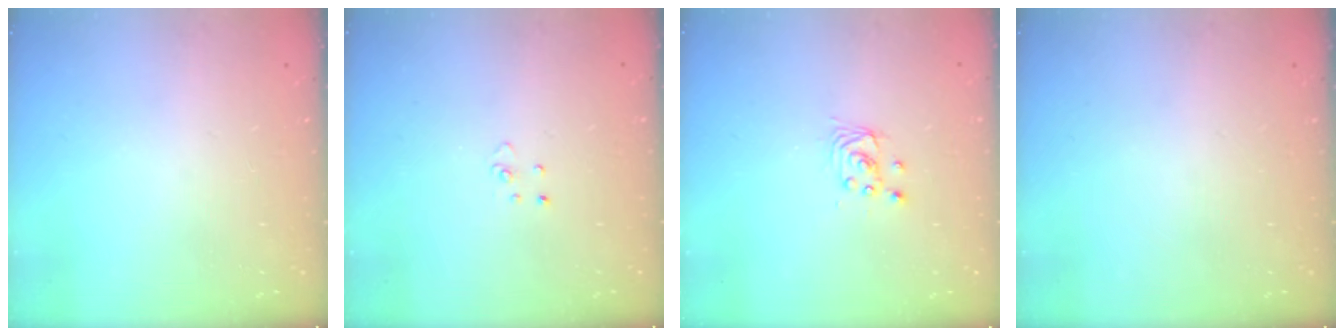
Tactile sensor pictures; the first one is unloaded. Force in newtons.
{"total": 2.9, "press": 2.9, "slide": 0.2}
{"total": 2.8, "press": 2.8, "slide": 0.1}
{"total": 0.0}